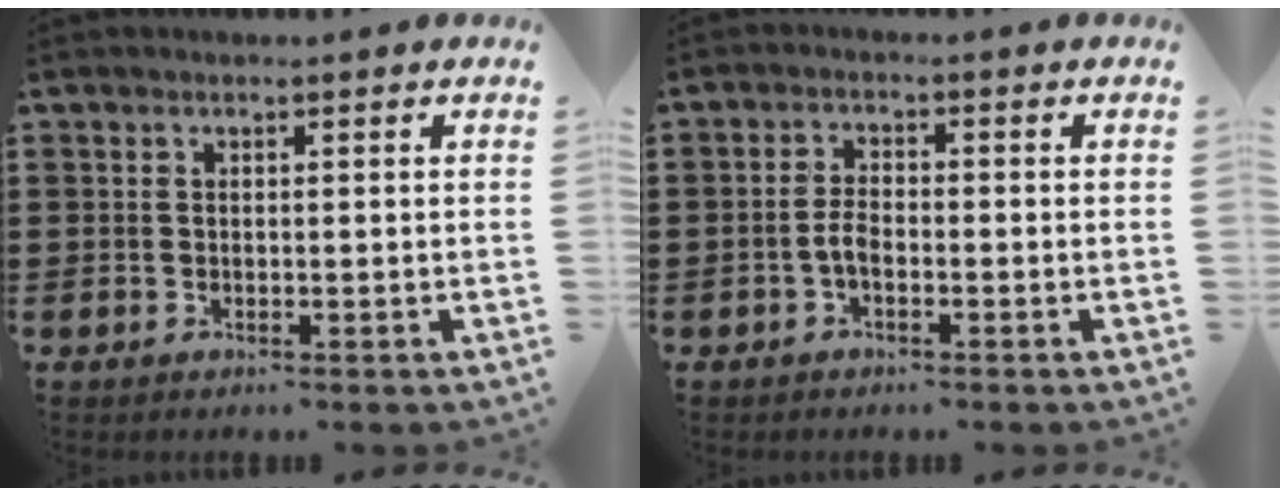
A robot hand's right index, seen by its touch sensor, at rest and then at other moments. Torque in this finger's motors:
{"motor_torque": [0.60, -0.53, 0.24, 0.10]}